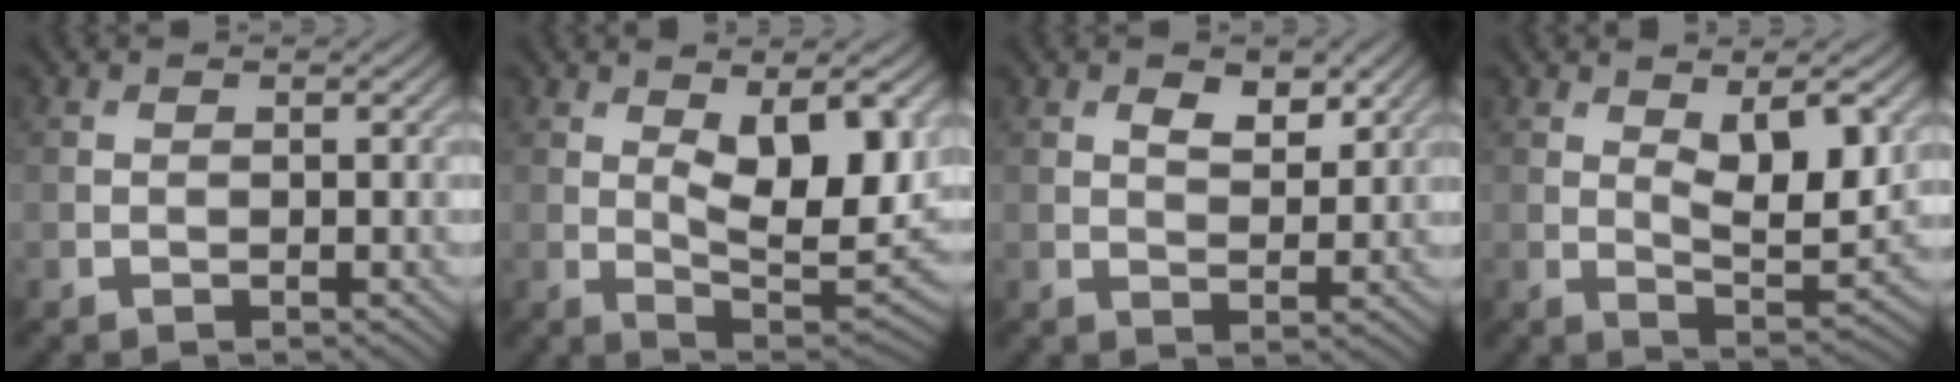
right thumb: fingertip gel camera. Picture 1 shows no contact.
{"total": 12.1, "force": [3.1, 4.8, 10.6], "torque": [-0.178, -0.008, 0.054]}
{"total": 3.3, "force": [1.8, 1.7, 2.2], "torque": [-0.041, -0.007, 0.035]}
{"total": 7.9, "force": [2.4, 3.0, 7.0], "torque": [-0.121, -0.010, 0.046]}